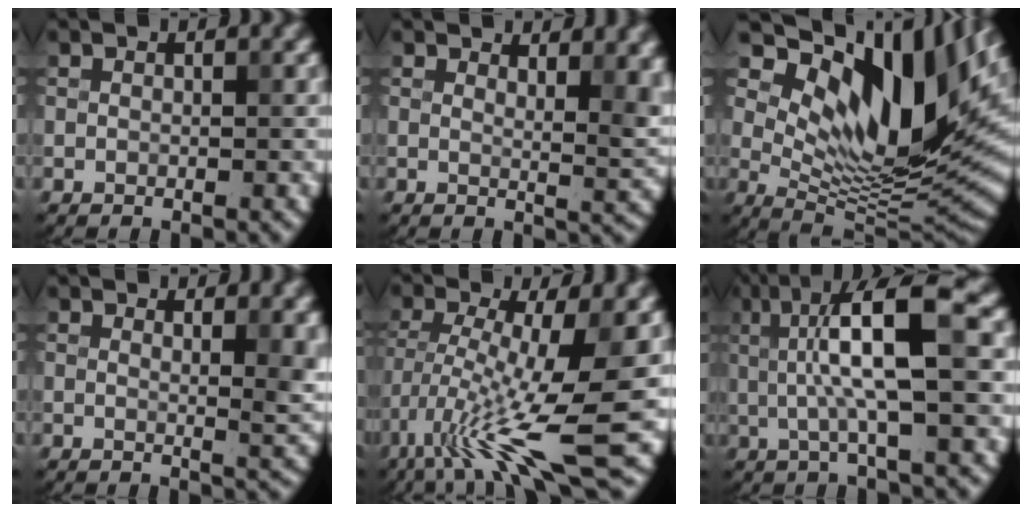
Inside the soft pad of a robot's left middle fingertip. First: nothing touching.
{"total": 5.2, "force": [3.3, 1.8, 3.6], "torque": [-0.045, 0.001, 0.060]}
{"total": 14.5, "force": [6.8, 5.8, 11.4], "torque": [-0.174, -0.002, 0.126]}
{"total": 3.3, "force": [1.7, 0.9, 2.7], "torque": [-0.026, 0.004, 0.025]}
{"total": 10.0, "force": [-4.0, 1.4, 9.1], "torque": [-0.179, -0.007, -0.075]}
{"total": 7.8, "force": [1.5, 1.3, 7.6], "torque": [-0.132, 0.013, 0.022]}